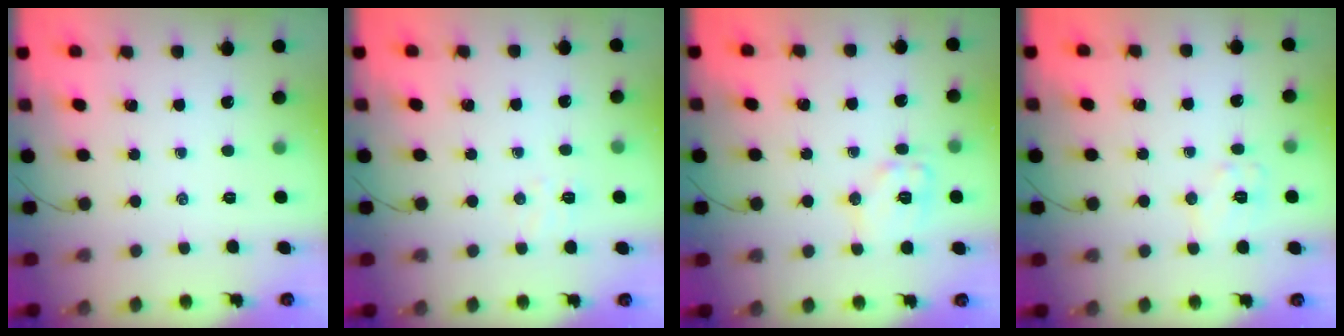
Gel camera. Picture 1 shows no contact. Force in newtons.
{"total": 3.5, "press": 3.4, "slide": 0.7}
{"total": 10.1, "press": 10.1, "slide": 0.4}
{"total": 6.5, "press": 6.5, "slide": 0.4}